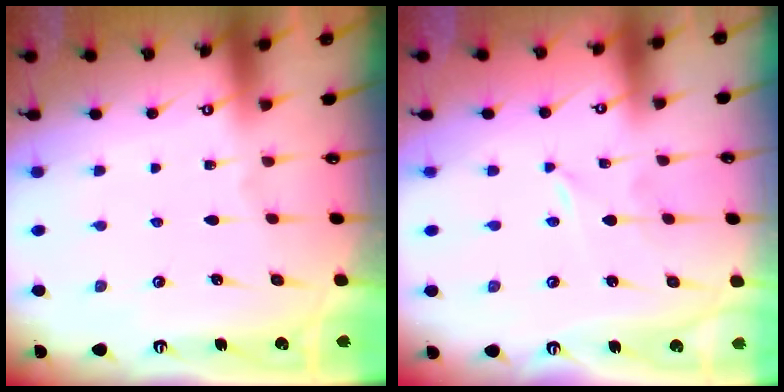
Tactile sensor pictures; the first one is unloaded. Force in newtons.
{"total": 0.0}